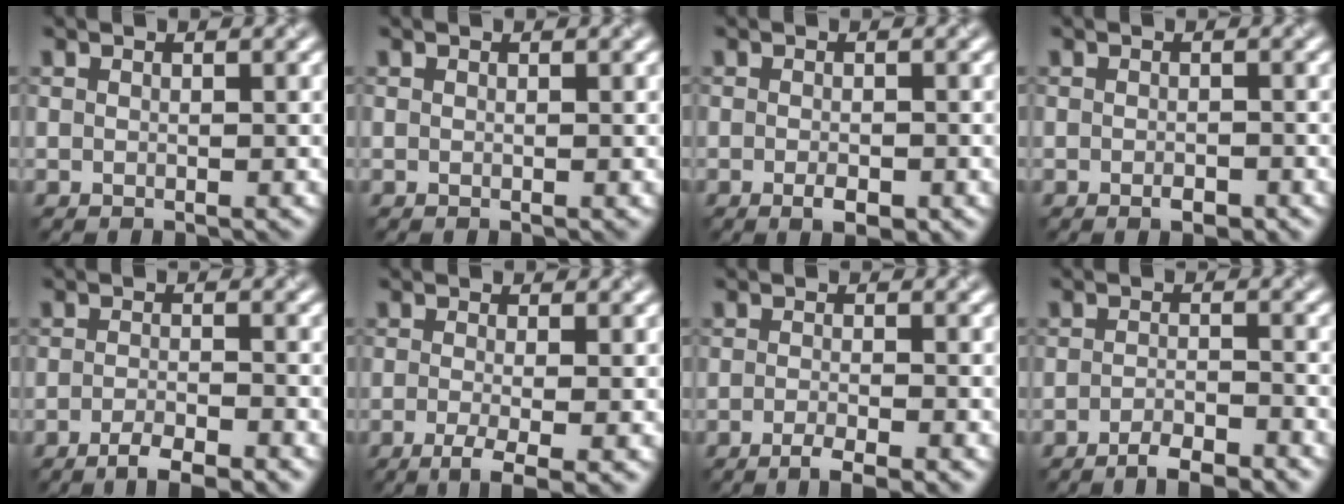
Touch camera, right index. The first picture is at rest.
{"total": 0.0}
{"total": 1.9, "force": [-0.9, 0.7, 1.5], "torque": [-0.023, -0.004, -0.012]}
{"total": 1.3, "force": [-0.7, 0.6, 0.9], "torque": [-0.014, -0.003, -0.011]}
{"total": 3.1, "force": [-2.1, 0.7, 2.2], "torque": [-0.038, -0.001, -0.040]}
{"total": 3.5, "force": [-1.3, 0.9, 3.1], "torque": [-0.054, -0.009, -0.028]}
{"total": 2.8, "force": [-1.6, 0.6, 2.2], "torque": [-0.031, -0.004, -0.034]}
{"total": 3.0, "force": [-2.3, 0.6, 1.7], "torque": [-0.025, 0.002, -0.043]}